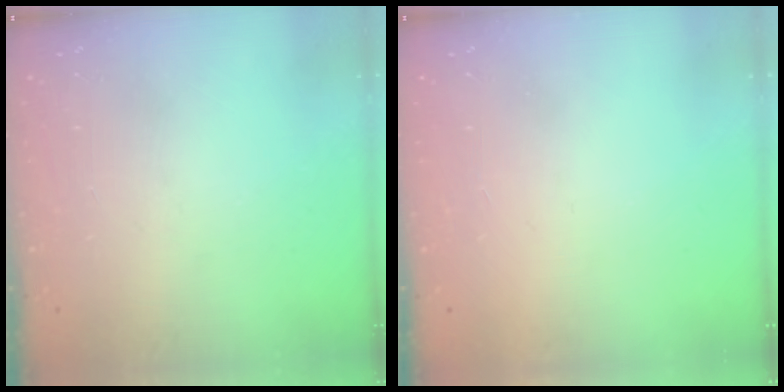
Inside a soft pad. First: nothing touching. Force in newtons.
{"total": 1.5, "press": 1.5, "slide": 0.1}